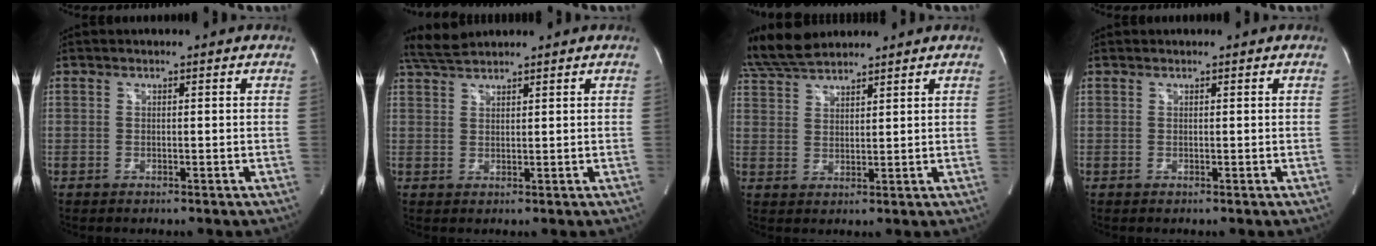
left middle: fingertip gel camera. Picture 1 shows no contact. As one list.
[{"total": 3.8, "force": [3.6, 0.1, 1.0], "torque": [-0.031, 0.018, 0.078]}, {"total": 7.8, "force": [7.1, 1.2, 2.8], "torque": [-0.069, 0.027, 0.143]}, {"total": 0.0}]